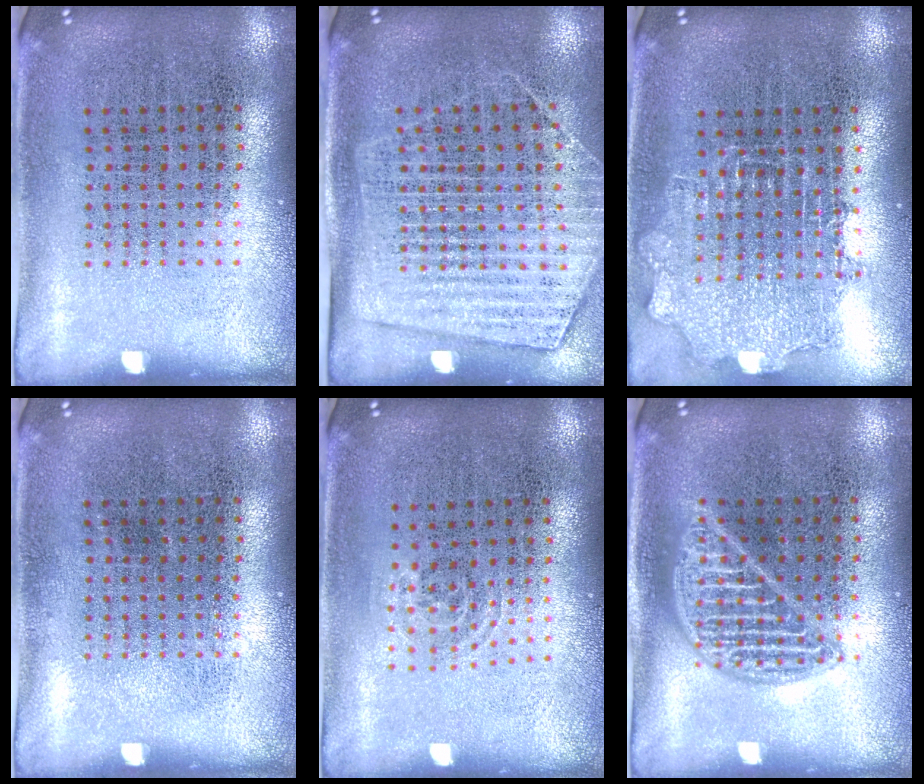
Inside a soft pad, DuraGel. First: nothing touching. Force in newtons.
{"total": 1.8, "press": 1.5, "slide": 1.0}
{"total": 1.3, "press": 1.1, "slide": 0.6}
{"total": 0.0}
{"total": 0.8, "press": 0.5, "slide": 0.6}
{"total": 2.3, "press": 2.2, "slide": 0.3}